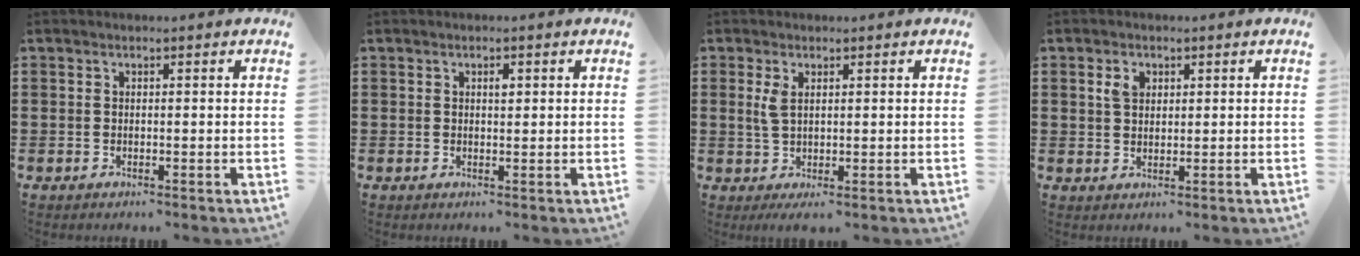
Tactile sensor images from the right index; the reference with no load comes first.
{"total": 1.1, "force": [0.4, 0.5, 0.9], "torque": [-0.011, -0.001, 0.004]}
{"total": 2.6, "force": [0.8, 0.8, 2.4], "torque": [-0.051, 0.004, 0.013]}
{"total": 2.4, "force": [1.0, 1.6, 1.5], "torque": [-0.035, 0.006, 0.018]}